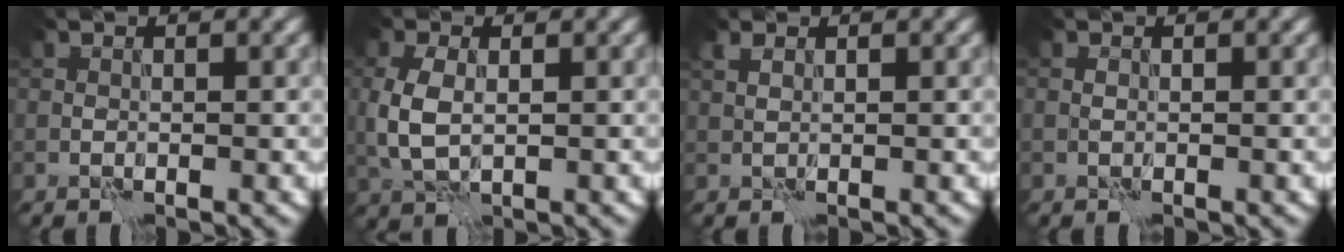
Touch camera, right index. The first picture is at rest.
{"total": 3.4, "force": [0.3, 2.2, 2.6], "torque": [-0.071, -0.001, 0.010]}
{"total": 1.1, "force": [0.9, 0.5, 0.4], "torque": [-0.009, 0.003, 0.019]}
{"total": 0.0}